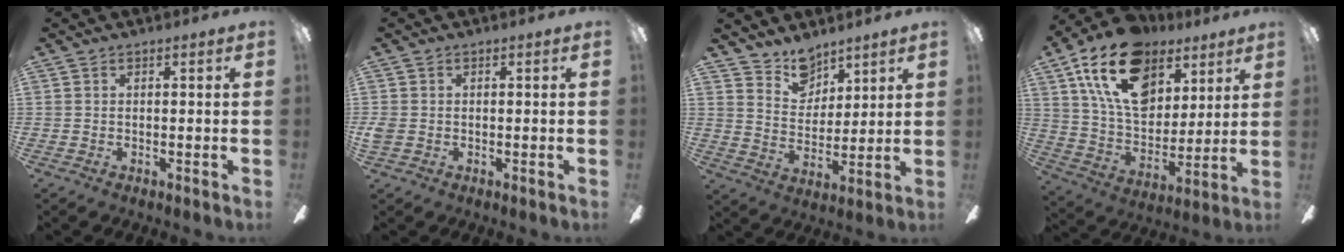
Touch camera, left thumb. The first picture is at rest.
{"total": 1.9, "force": [-0.1, 1.7, 0.8], "torque": [-0.014, 0.004, -0.003]}
{"total": 9.0, "force": [7.5, 4.8, 1.1], "torque": [-0.024, -0.053, 0.144]}
{"total": 21.8, "force": [11.5, 13.5, 12.6], "torque": [-0.216, -0.044, 0.209]}